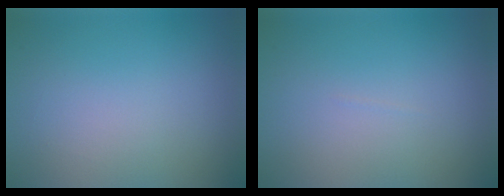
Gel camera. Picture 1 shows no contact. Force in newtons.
{"total": 0.0}